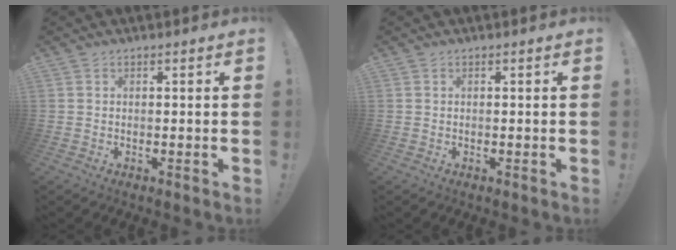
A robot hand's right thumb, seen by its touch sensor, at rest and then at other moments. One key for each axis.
{"total": 0.0}